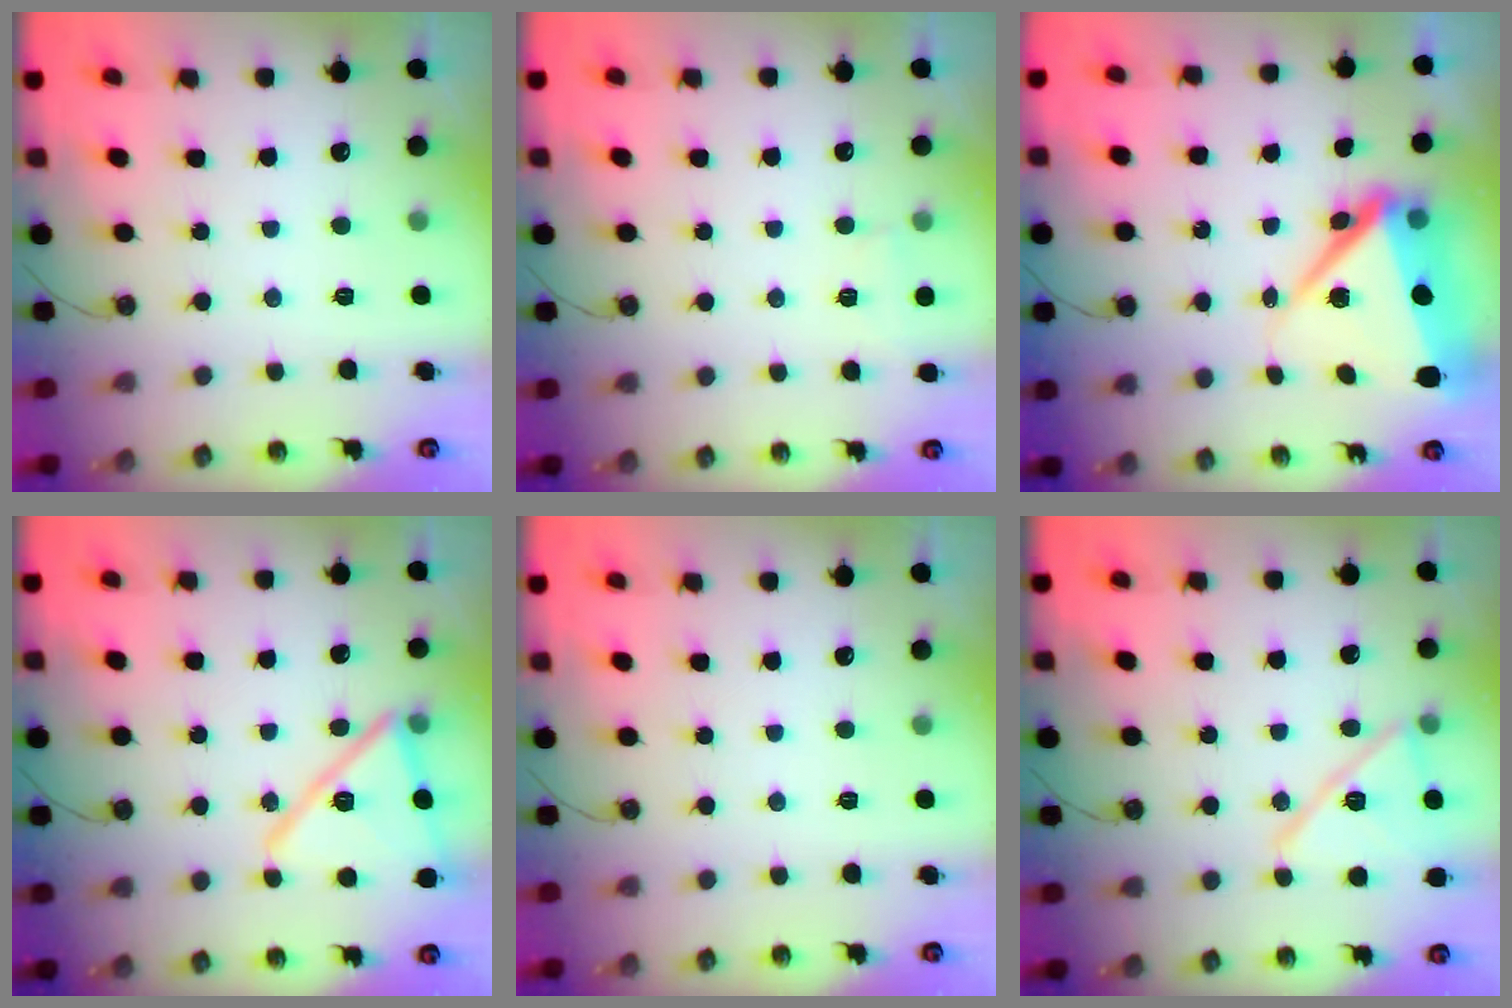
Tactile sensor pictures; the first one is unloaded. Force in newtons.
{"total": 2.6, "press": 2.4, "slide": 0.9}
{"total": 11.7, "press": 11.6, "slide": 2.0}
{"total": 16.4, "press": 16.3, "slide": 0.7}
{"total": 0.0}
{"total": 14.8, "press": 14.7, "slide": 1.8}